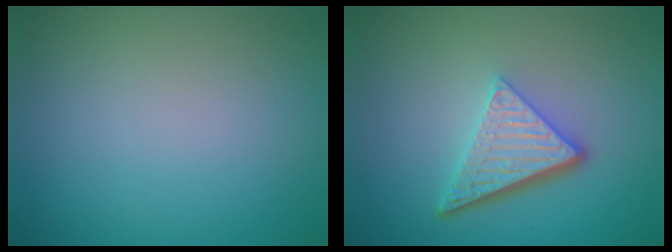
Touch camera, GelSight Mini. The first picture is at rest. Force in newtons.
{"total": 5.1, "press": 3.5, "slide": 3.7}